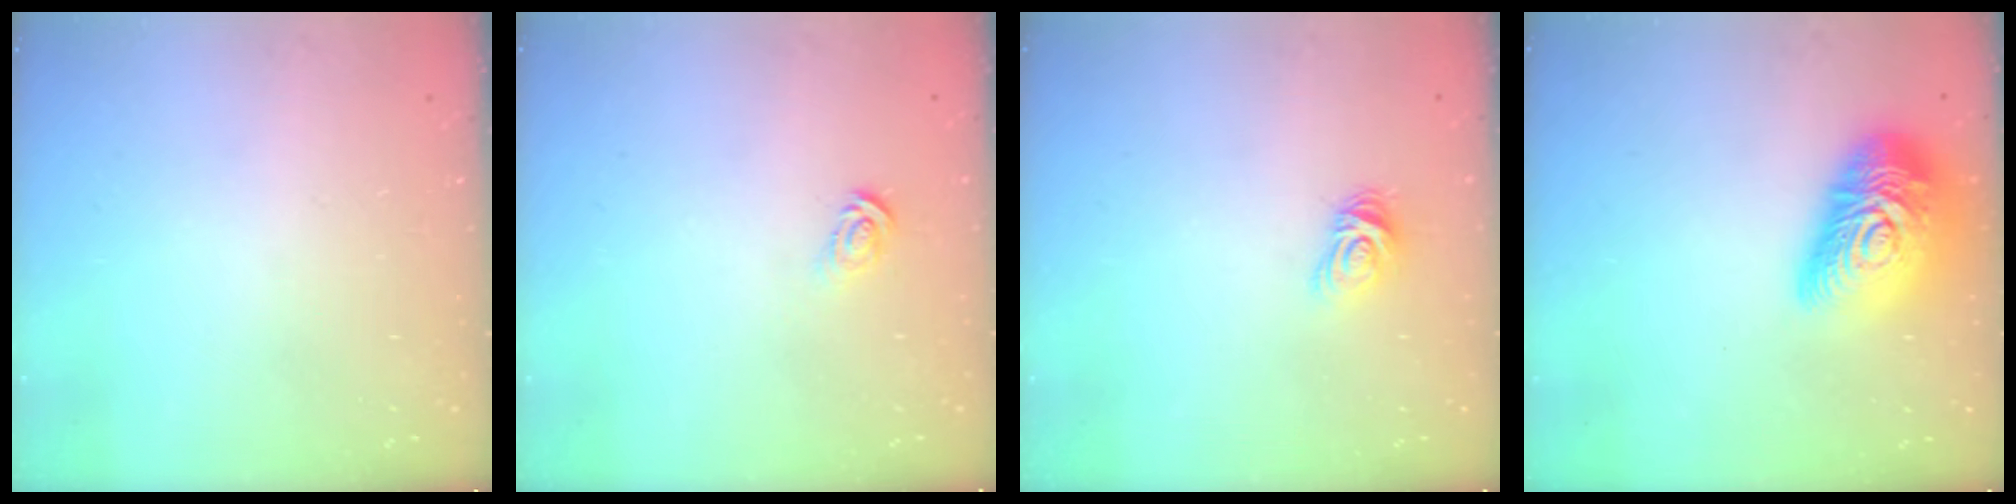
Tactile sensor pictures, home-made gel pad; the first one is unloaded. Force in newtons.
{"total": 3.1, "press": 3.1, "slide": 0.2}
{"total": 6.9, "press": 6.9, "slide": 0.5}
{"total": 22.1, "press": 22.0, "slide": 1.3}